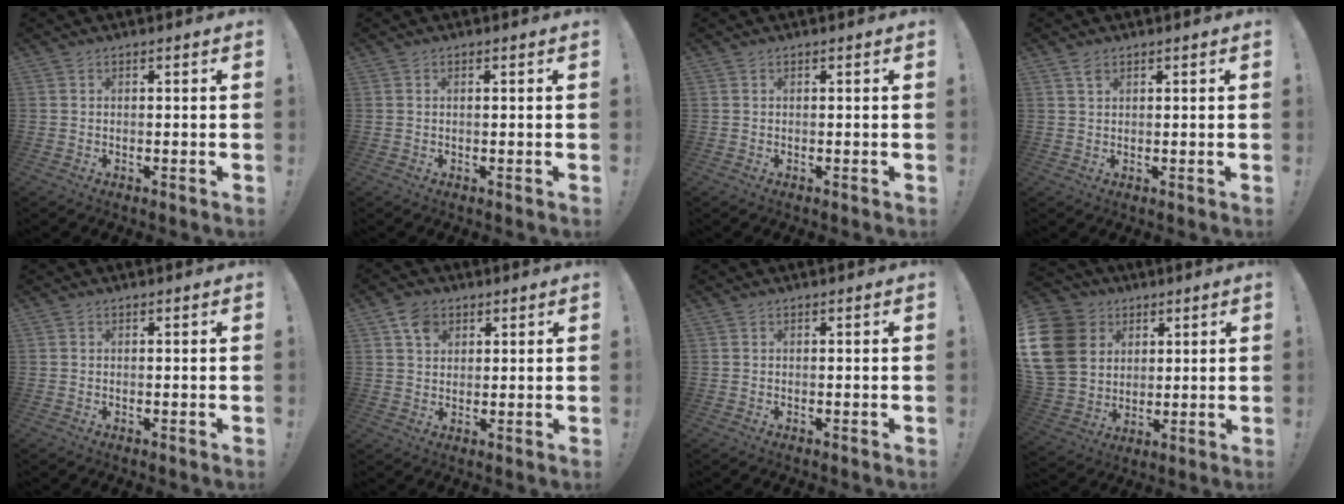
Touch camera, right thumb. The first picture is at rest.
{"total": 0.5, "force": [0.2, -0.1, 0.4], "torque": [-0.008, 0.000, 0.003]}
{"total": 0.0}
{"total": 2.0, "force": [1.3, 0.9, 1.2], "torque": [-0.022, -0.003, 0.024]}
{"total": 0.0}
{"total": 6.0, "force": [3.2, 4.4, 2.6], "torque": [-0.044, -0.006, 0.061]}
{"total": 0.0}
{"total": 17.0, "force": [4.5, 14.0, 8.6], "torque": [-0.157, -0.011, 0.094]}